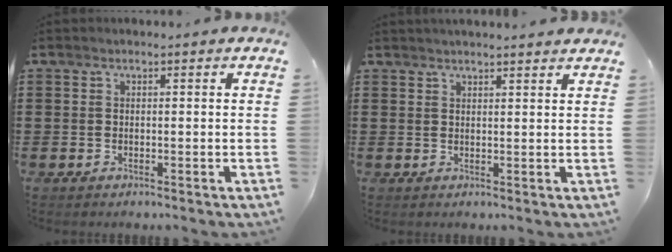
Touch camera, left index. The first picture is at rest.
{"total": 1.8, "force": [1.8, -0.1, 0.2], "torque": [-0.007, -0.001, 0.035]}